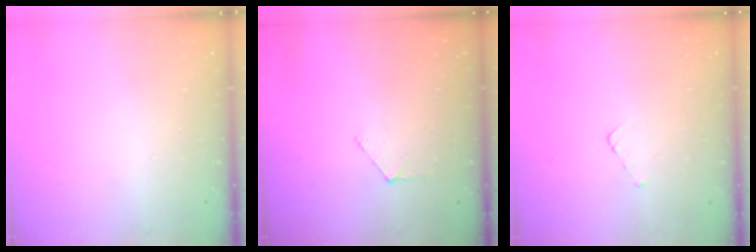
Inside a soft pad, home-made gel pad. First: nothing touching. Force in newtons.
{"total": 3.9, "press": 3.9, "slide": 0.3}
{"total": 2.7, "press": 2.7, "slide": 0.3}